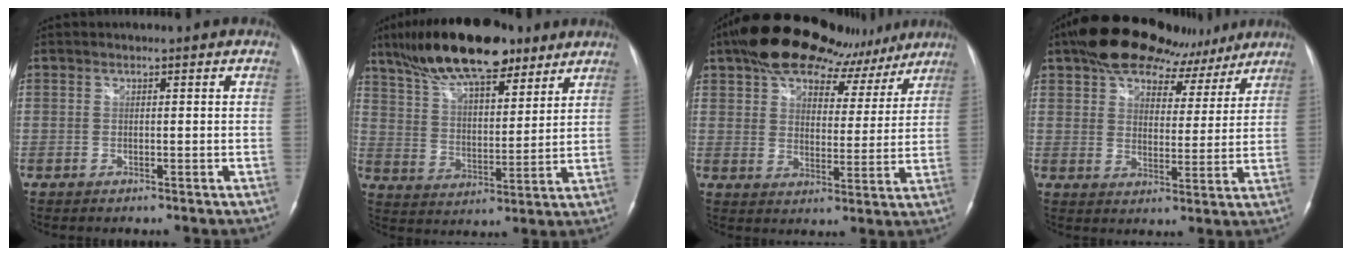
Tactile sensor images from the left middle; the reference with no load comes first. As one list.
[{"total": 18.3, "force": [13.5, 5.7, 11.0], "torque": [-0.201, 0.023, 0.232]}, {"total": 18.6, "force": [14.0, 8.5, 8.9], "torque": [-0.138, 0.040, 0.197]}, {"total": 16.6, "force": [12.5, 7.8, 7.7], "torque": [-0.116, 0.038, 0.178]}]